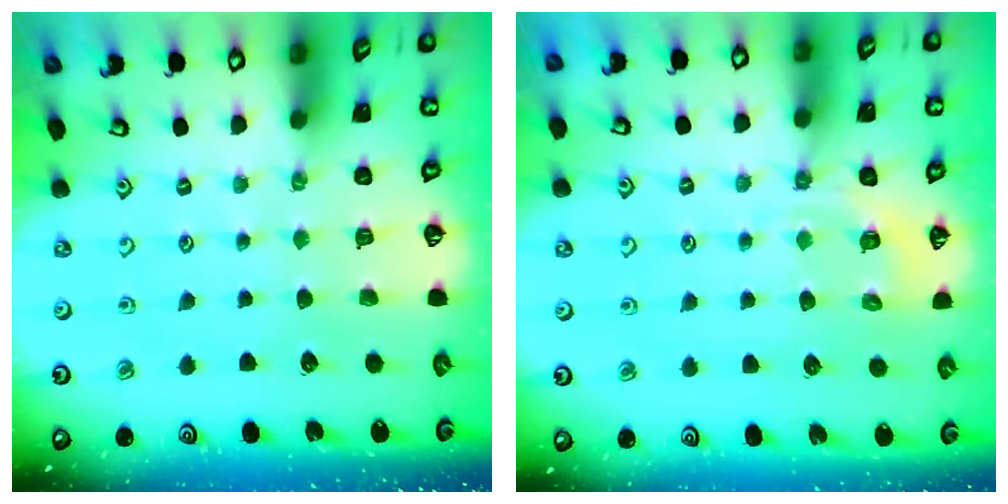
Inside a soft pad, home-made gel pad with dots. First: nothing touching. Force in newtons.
{"total": 5.4, "press": 5.2, "slide": 1.2}